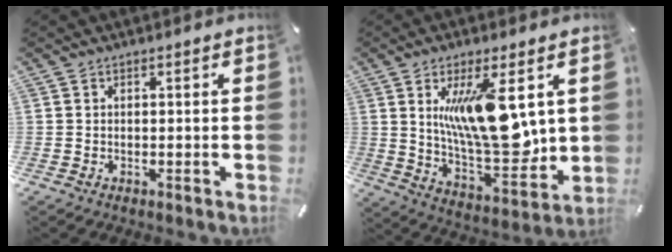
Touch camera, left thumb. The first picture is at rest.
{"total": 18.1, "force": [6.6, 7.0, 15.4], "torque": [-0.256, -0.043, 0.101]}